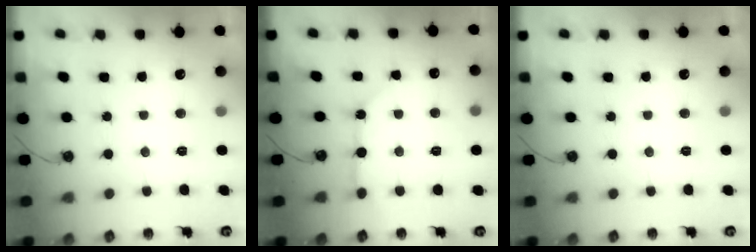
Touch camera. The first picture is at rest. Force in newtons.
{"total": 4.5, "press": 4.4, "slide": 0.5}
{"total": 0.0}